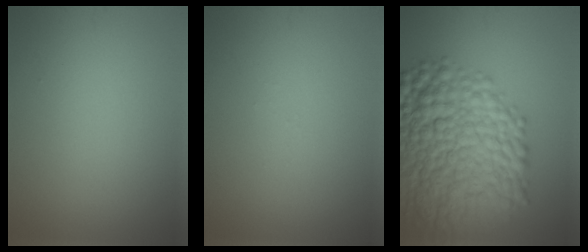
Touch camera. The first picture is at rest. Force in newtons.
{"total": 0.0}
{"total": 13.4, "press": 13.4, "slide": 0.0}